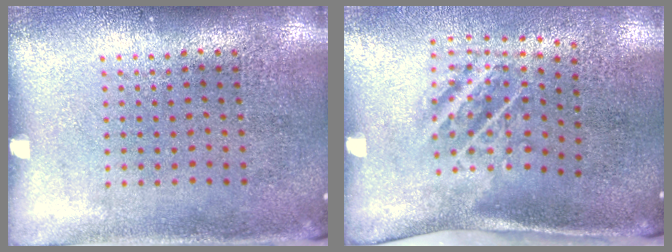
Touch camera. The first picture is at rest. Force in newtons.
{"total": 1.9, "press": 1.2, "slide": 1.5}